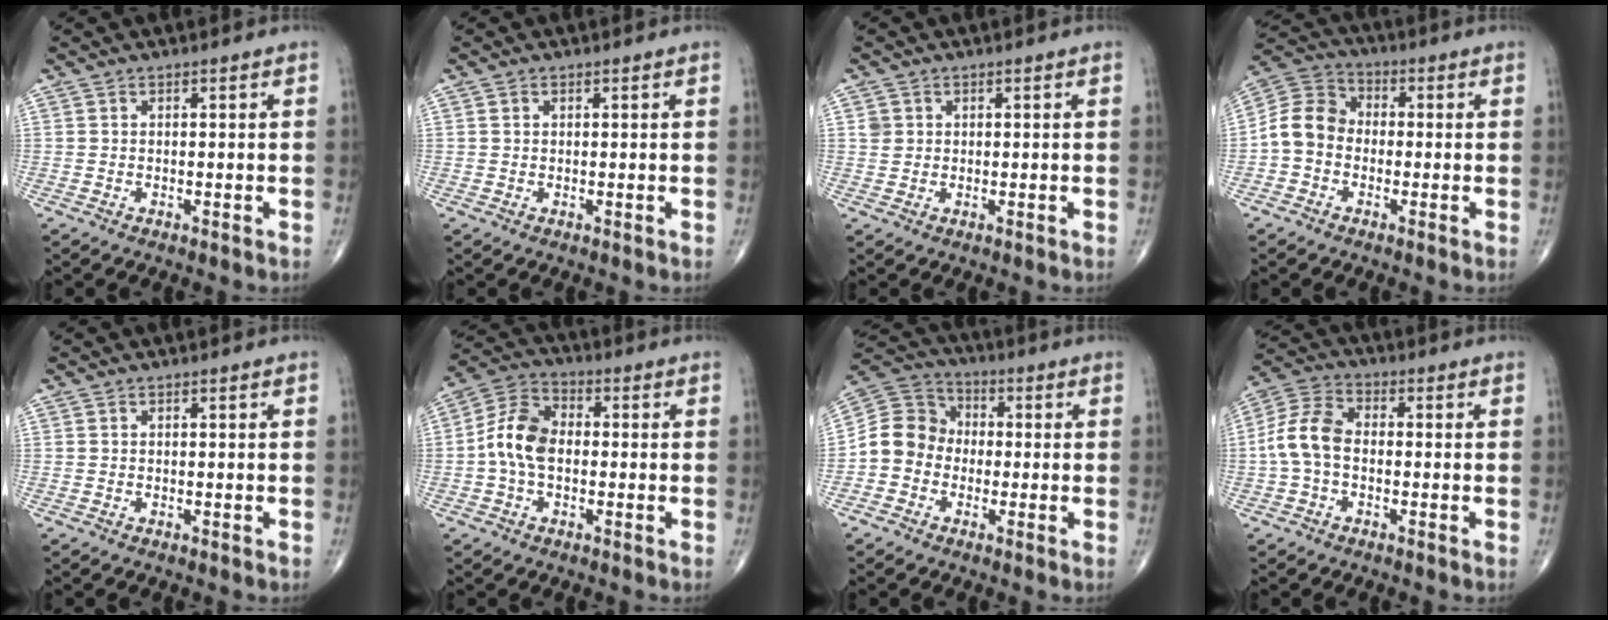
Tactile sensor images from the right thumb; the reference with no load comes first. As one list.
[{"total": 0.7, "force": [0.3, 0.6, 0.3], "torque": [-0.004, 0.000, 0.005]}, {"total": 2.1, "force": [0.6, 1.9, 0.6], "torque": [-0.001, -0.002, 0.011]}, {"total": 8.7, "force": [-1.5, 7.1, 4.8], "torque": [-0.078, 0.032, -0.043]}, {"total": 0.0}, {"total": 9.2, "force": [-0.8, 5.9, 7.0], "torque": [-0.131, 0.029, -0.027]}, {"total": 9.3, "force": [-1.8, 8.2, 3.9], "torque": [-0.054, 0.039, -0.046]}, {"total": 8.7, "force": [-1.0, 5.6, 6.5], "torque": [-0.131, 0.027, -0.032]}]